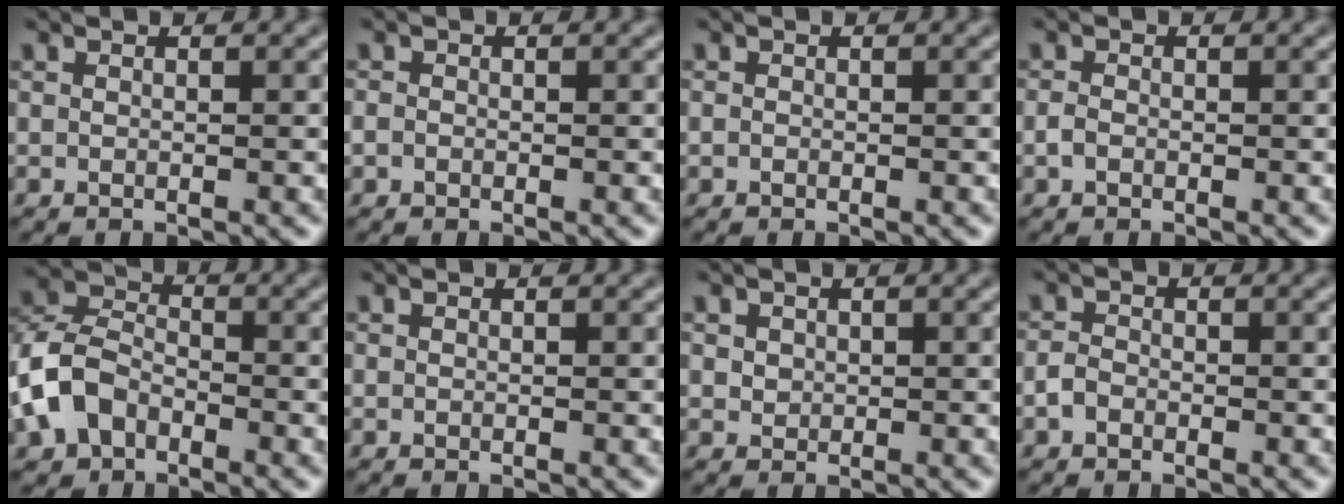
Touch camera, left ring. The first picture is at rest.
{"total": 0.7, "force": [-0.3, 0.5, 0.2], "torque": [-0.003, -0.003, -0.007]}
{"total": 0.0}
{"total": 0.8, "force": [-0.4, 0.5, 0.5], "torque": [-0.011, 0.000, -0.010]}
{"total": 6.3, "force": [-2.4, 4.4, 3.7], "torque": [-0.087, 0.007, -0.059]}
{"total": 0.0}
{"total": 0.9, "force": [0.3, 0.8, 0.2], "torque": [-0.001, -0.004, 0.010]}
{"total": 1.2, "force": [-0.7, 0.8, 0.5], "torque": [-0.009, 0.003, -0.017]}